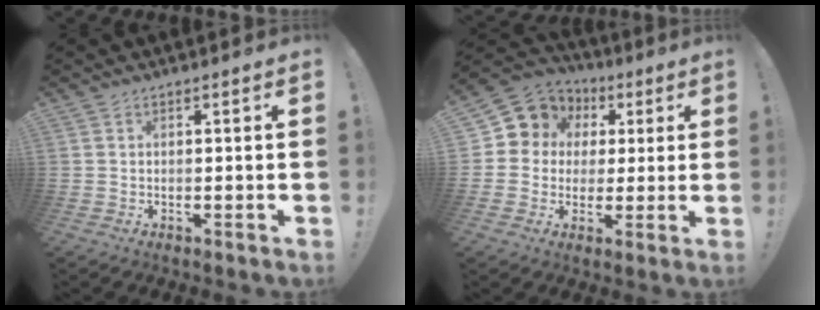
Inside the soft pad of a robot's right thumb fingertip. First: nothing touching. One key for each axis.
{"total": 10.3, "fx": 3.7, "fy": 9.2, "fz": 2.9, "tx": -0.041, "ty": -0.023, "tz": 0.077}